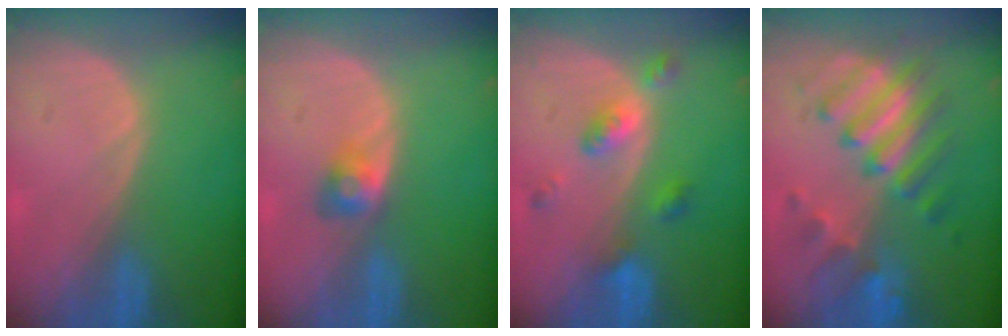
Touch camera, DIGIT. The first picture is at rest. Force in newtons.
{"total": 2.8, "press": 2.6, "slide": 1.2}
{"total": 5.3, "press": 4.7, "slide": 2.4}
{"total": 8.4, "press": 8.4, "slide": 0.3}